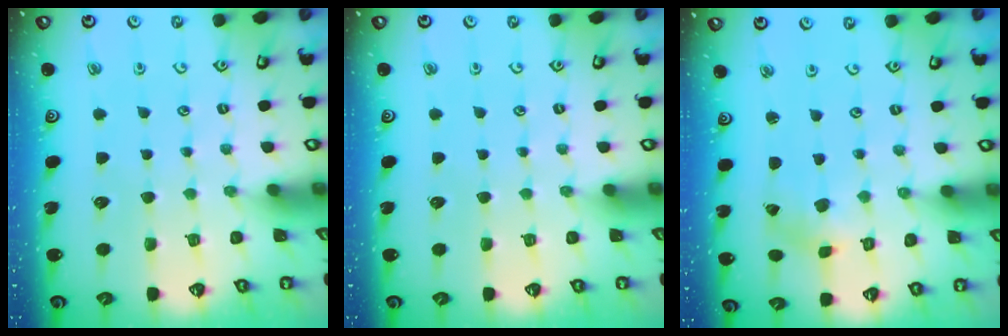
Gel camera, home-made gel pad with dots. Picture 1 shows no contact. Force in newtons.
{"total": 0.0}
{"total": 2.2, "press": 2.1, "slide": 0.6}